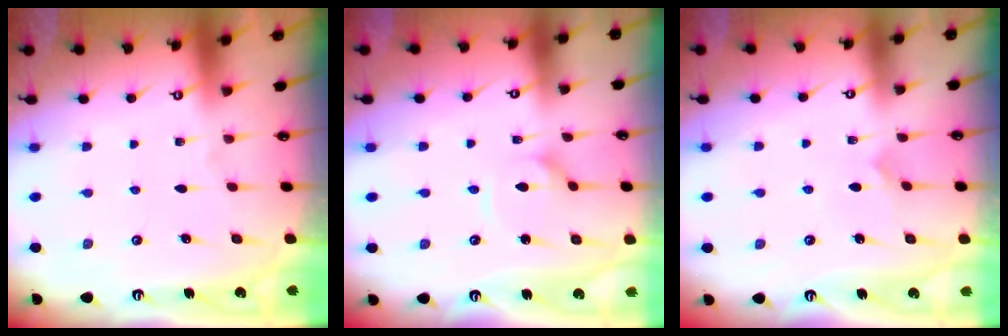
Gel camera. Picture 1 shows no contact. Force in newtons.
{"total": 3.4, "press": 3.4, "slide": 0.3}
{"total": 3.6, "press": 3.6, "slide": 0.3}